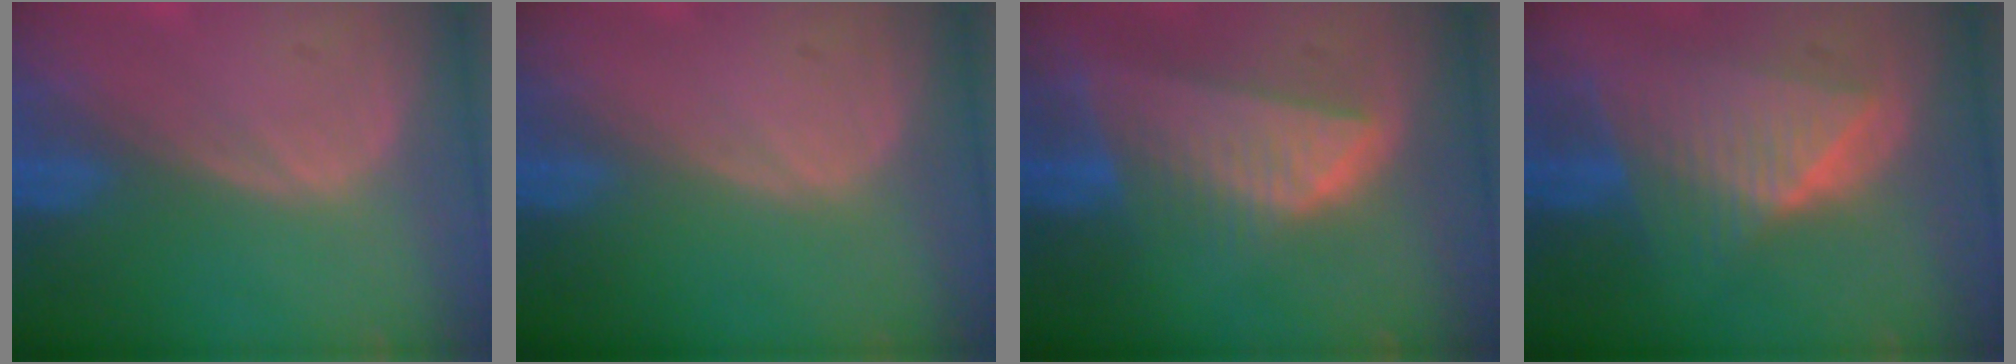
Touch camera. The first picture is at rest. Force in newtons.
{"total": 0.0}
{"total": 8.3, "press": 7.3, "slide": 4.0}
{"total": 8.2, "press": 8.2, "slide": 0.4}